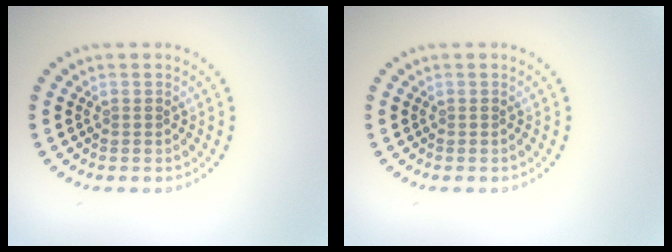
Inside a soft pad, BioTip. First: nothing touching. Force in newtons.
{"total": 0.0}